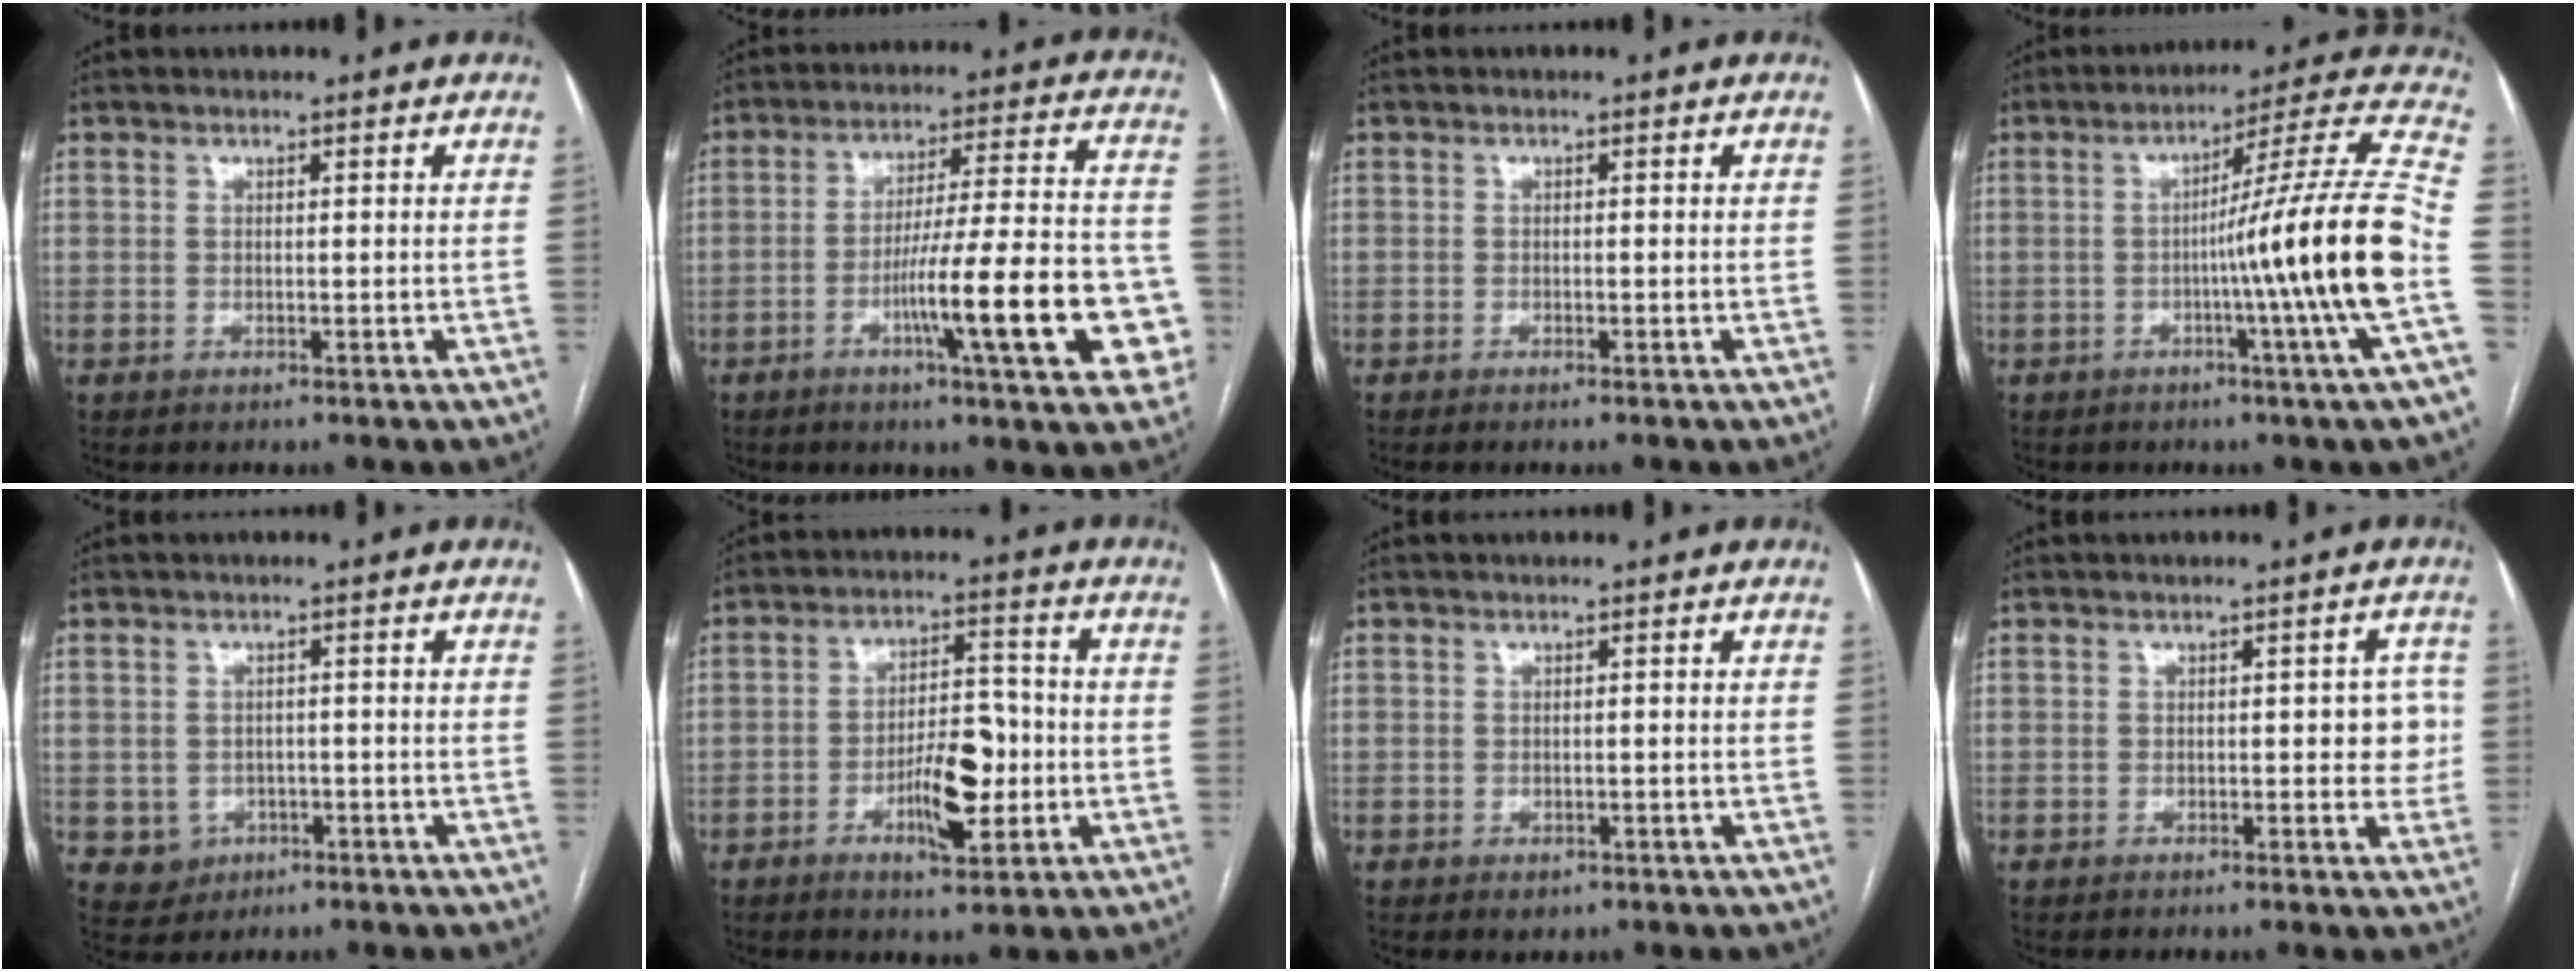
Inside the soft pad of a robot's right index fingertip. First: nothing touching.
{"total": 18.3, "force": [-6.0, 1.5, 17.2], "torque": [-0.202, 0.018, -0.079]}
{"total": 0.6, "force": [-0.4, -0.1, 0.4], "torque": [-0.009, 0.000, -0.007]}
{"total": 17.5, "force": [-3.6, -3.3, 16.8], "torque": [-0.237, -0.004, -0.065]}
{"total": 3.9, "force": [-1.1, 3.7, 0.7], "torque": [-0.002, 0.006, -0.009]}
{"total": 9.0, "force": [-2.5, 3.1, 8.0], "torque": [-0.135, 0.008, -0.039]}
{"total": 1.3, "force": [-0.5, 1.1, 0.6], "torque": [-0.005, 0.002, -0.001]}
{"total": 4.0, "force": [0.1, 2.1, 3.5], "torque": [-0.028, 0.021, 0.003]}